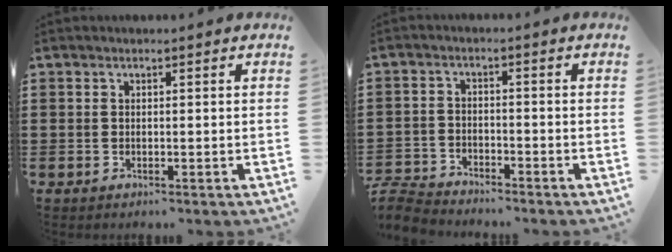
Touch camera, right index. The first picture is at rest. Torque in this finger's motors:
{"motor_torque": [-2.14, 0.00, -1.05, -0.21]}